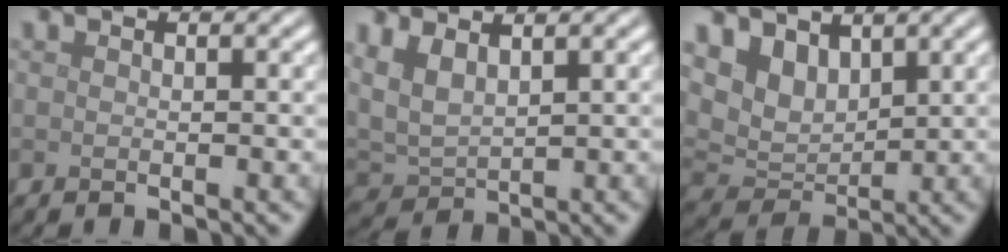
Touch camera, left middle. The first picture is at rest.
{"total": 3.6, "force": [1.9, 1.7, 2.5], "torque": [-0.064, -0.001, 0.041]}
{"total": 4.0, "force": [2.6, 2.5, 1.6], "torque": [-0.046, -0.009, 0.040]}